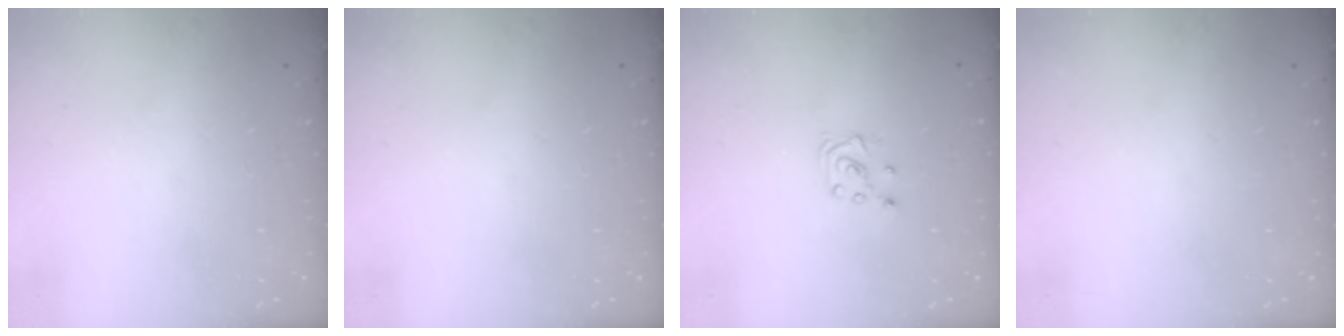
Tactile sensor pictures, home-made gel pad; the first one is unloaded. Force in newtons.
{"total": 0.0}
{"total": 3.7, "press": 3.6, "slide": 0.4}
{"total": 0.0}